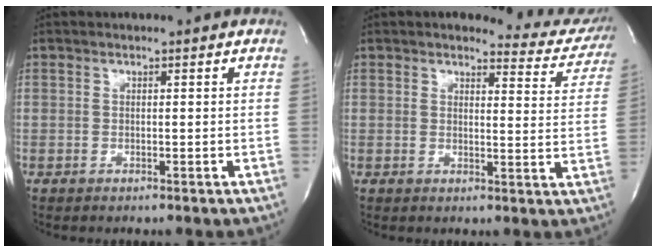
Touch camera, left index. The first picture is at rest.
{"total": 8.5, "force": [8.2, 2.0, 0.6], "torque": [0.012, -0.044, 0.070]}